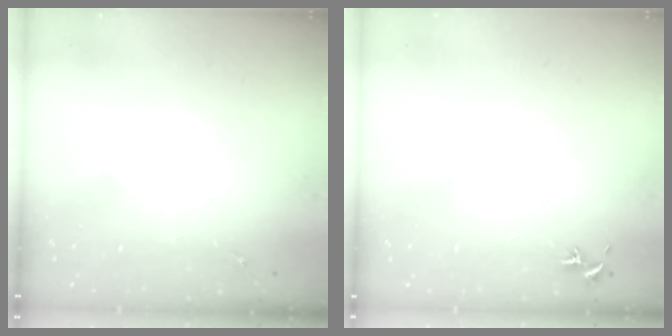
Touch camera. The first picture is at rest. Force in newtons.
{"total": 0.8, "press": 0.7, "slide": 0.3}